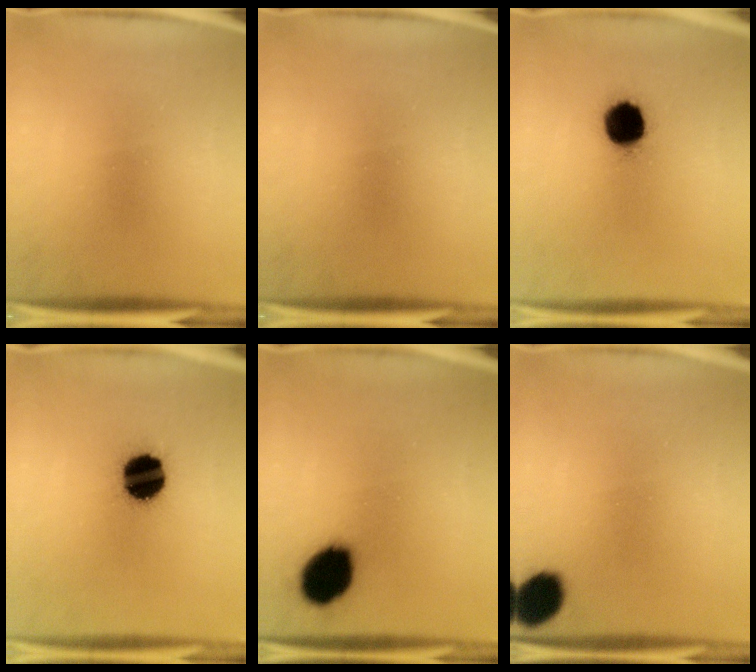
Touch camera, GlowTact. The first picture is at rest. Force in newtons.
{"total": 0.0}
{"total": 11.5}
{"total": 14.6}
{"total": 12.4}
{"total": 9.2}